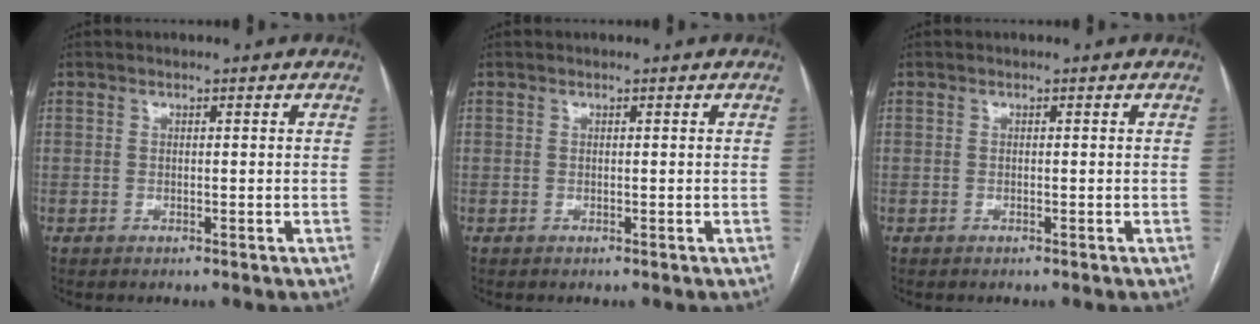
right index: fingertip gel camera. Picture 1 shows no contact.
{"total": 0.0}
{"total": 0.0}